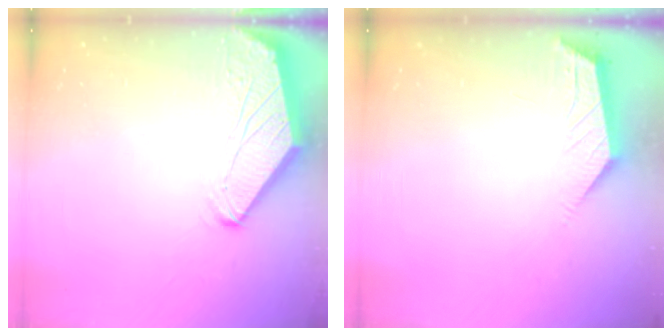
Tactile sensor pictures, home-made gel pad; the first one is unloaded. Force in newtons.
{"total": 1.8, "press": 1.8, "slide": 0.4}